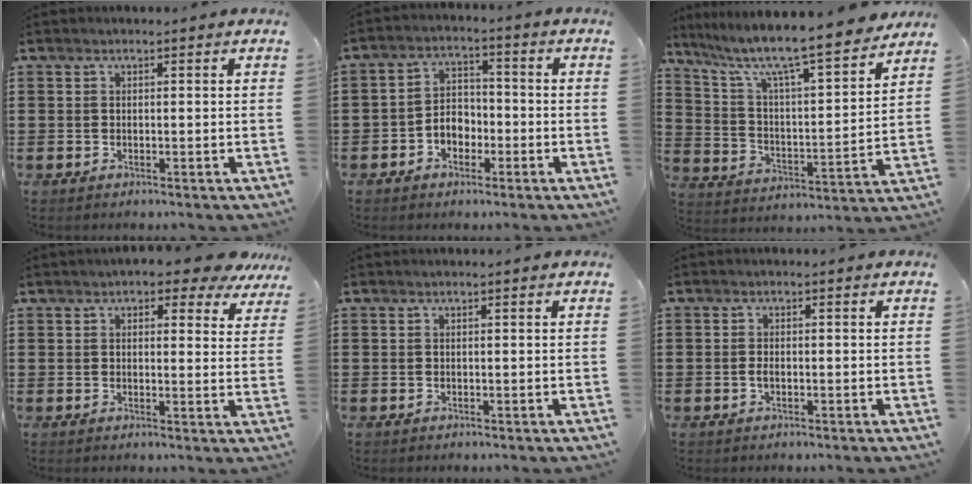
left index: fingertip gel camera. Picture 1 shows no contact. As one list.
[{"total": 4.1, "force": [-2.2, 2.9, 1.8], "torque": [-0.038, 0.011, -0.045]}, {"total": 8.6, "force": [7.3, 0.7, 4.5], "torque": [-0.119, -0.057, 0.116]}, {"total": 4.7, "force": [4.1, 1.3, 2.1], "torque": [-0.039, -0.012, 0.069]}, {"total": 0.0}, {"total": 1.0, "force": [-0.3, 0.5, 0.8], "torque": [-0.025, -0.003, -0.009]}]